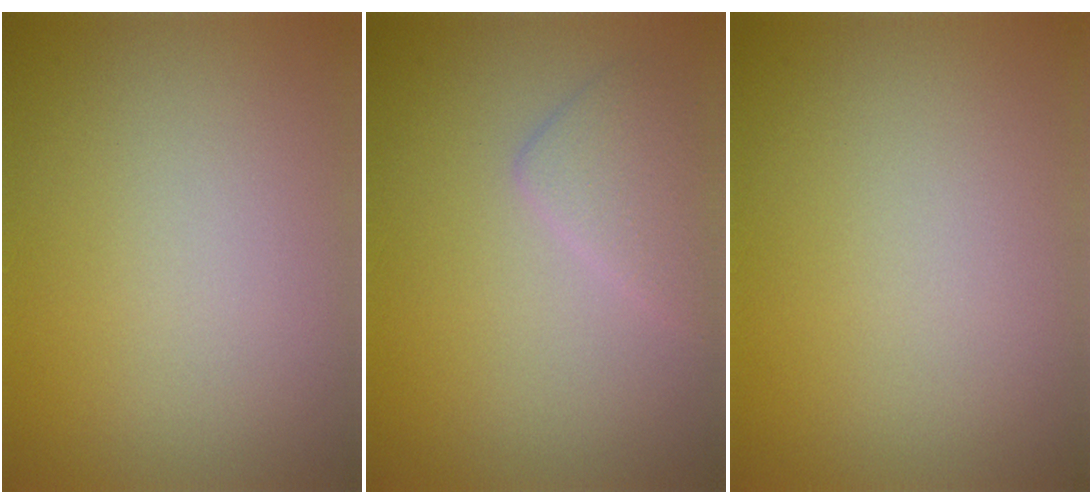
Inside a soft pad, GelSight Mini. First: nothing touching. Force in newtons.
{"total": 2.2, "press": 2.2, "slide": 0.1}
{"total": 0.0}